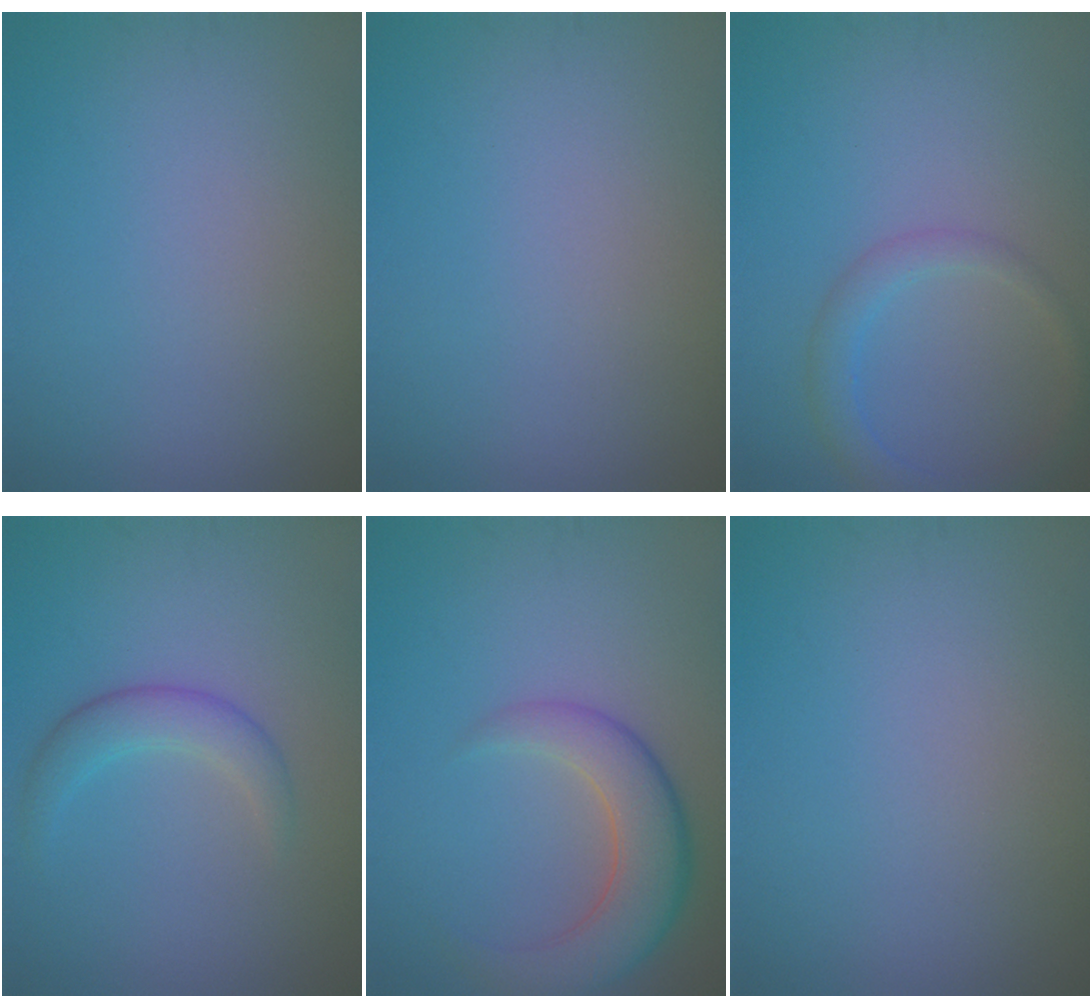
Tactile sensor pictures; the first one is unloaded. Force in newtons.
{"total": 0.0}
{"total": 2.3, "press": 2.3, "slide": 0.1}
{"total": 2.5, "press": 2.5, "slide": 0.1}
{"total": 5.1, "press": 5.1, "slide": 0.2}
{"total": 0.0}